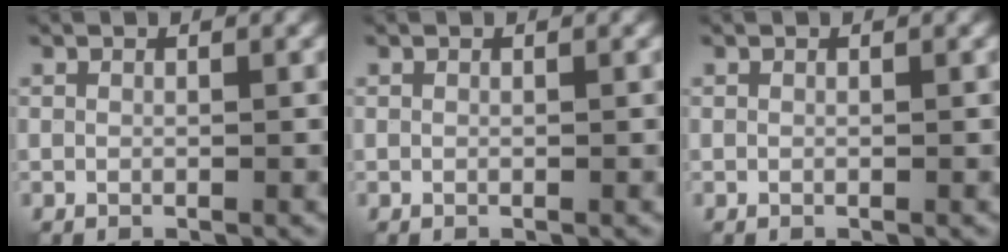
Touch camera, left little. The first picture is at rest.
{"total": 0.0}
{"total": 0.0}